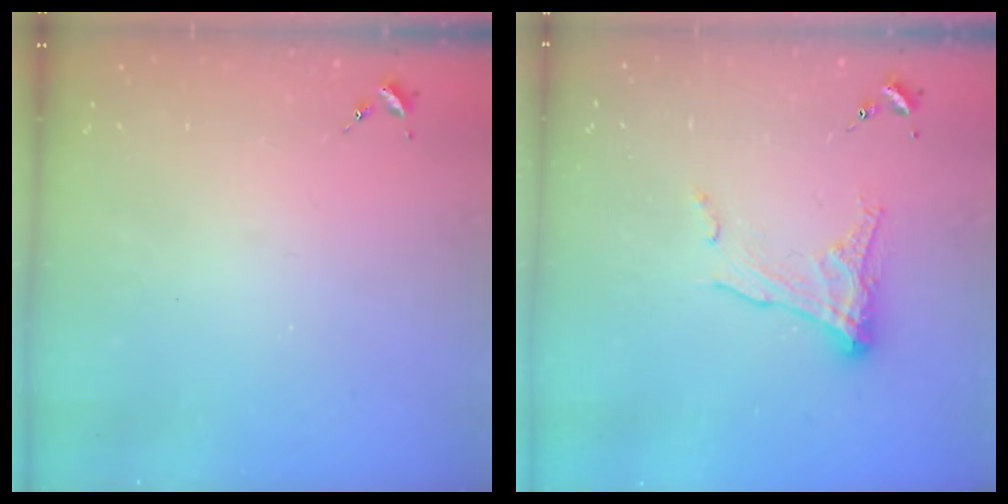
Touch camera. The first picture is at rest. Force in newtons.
{"total": 10.1, "press": 10.1, "slide": 0.8}